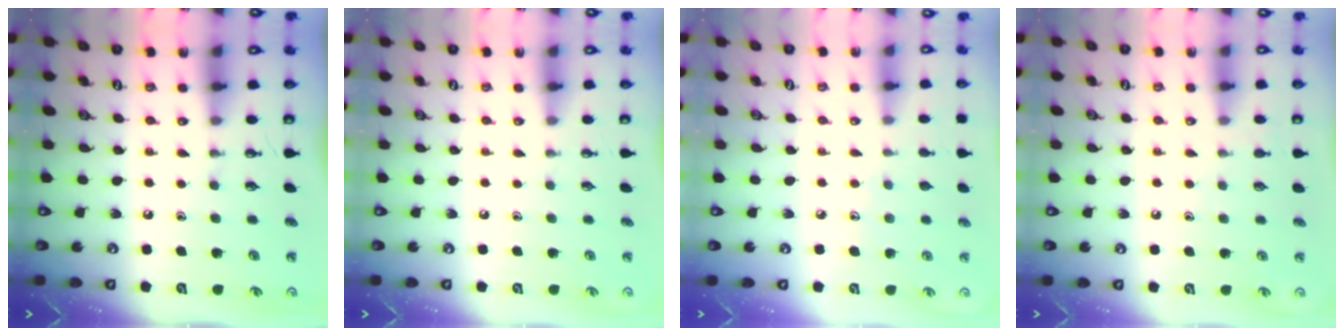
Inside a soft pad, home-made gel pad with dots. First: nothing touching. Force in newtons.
{"total": 0.0}
{"total": 3.6, "press": 3.6, "slide": 0.4}
{"total": 4.0, "press": 4.0, "slide": 0.5}